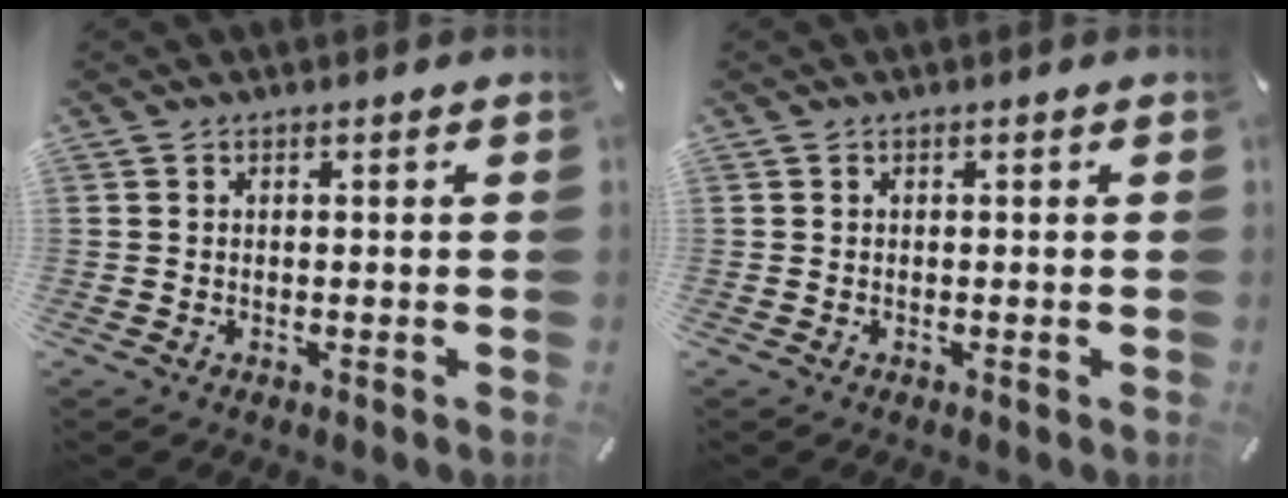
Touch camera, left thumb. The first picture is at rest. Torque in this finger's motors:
{"motor_torque": [0.00, 0.00, 0.00, 0.00, 0.00]}